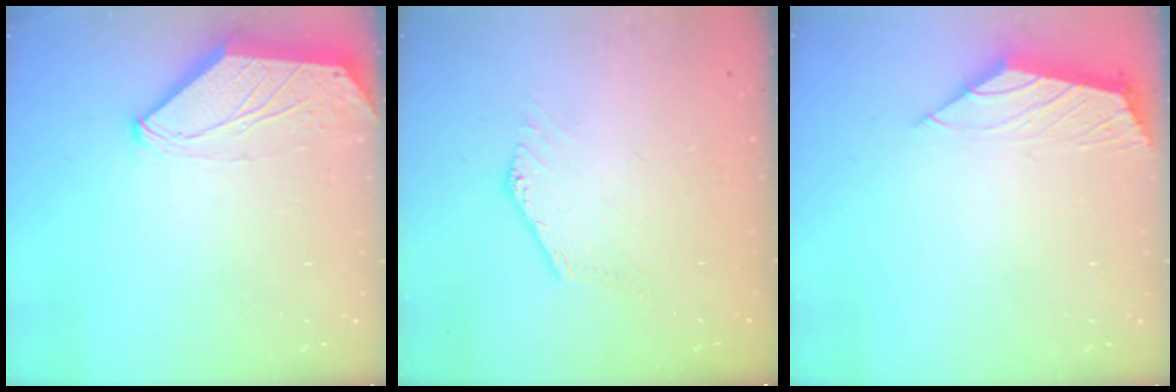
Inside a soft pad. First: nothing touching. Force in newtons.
{"total": 0.6, "press": 0.3, "slide": 0.5}
{"total": 2.1, "press": 2.0, "slide": 0.5}